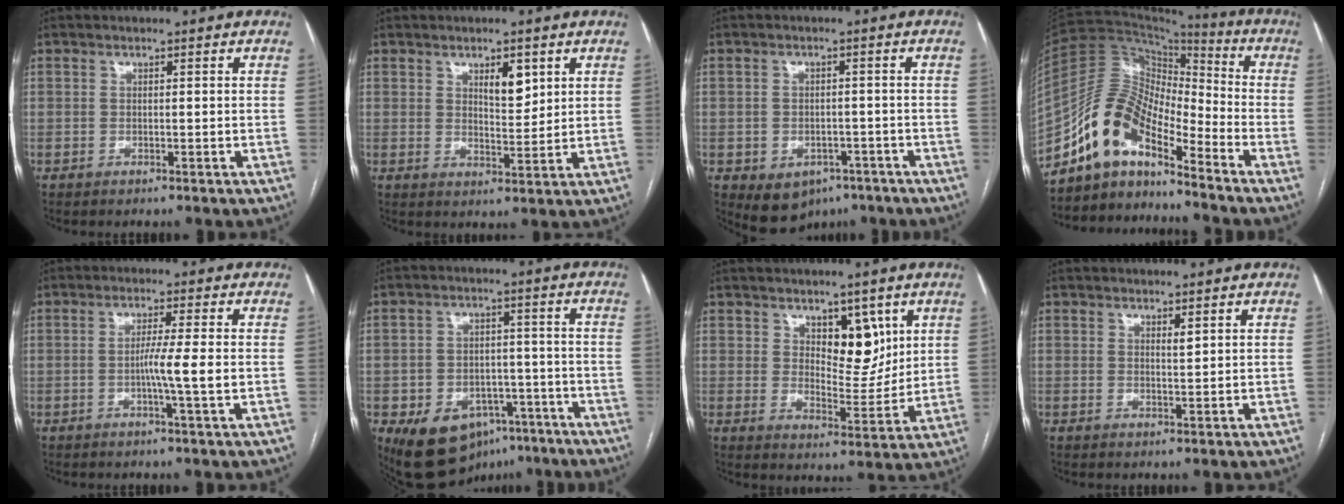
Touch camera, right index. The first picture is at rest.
{"total": 4.5, "force": [2.2, 1.7, 3.5], "torque": [-0.055, -0.004, 0.039]}
{"total": 6.9, "force": [-3.7, 5.2, 2.6], "torque": [-0.035, 0.012, -0.039]}
{"total": 12.2, "force": [-9.6, 4.2, 6.3], "torque": [-0.122, 0.047, -0.177]}
{"total": 4.5, "force": [-0.8, -0.9, 4.4], "torque": [-0.071, -0.003, -0.014]}
{"total": 13.0, "force": [-7.1, 8.9, 6.3], "torque": [-0.094, 0.024, -0.096]}
{"total": 7.7, "force": [3.9, 3.8, 5.4], "torque": [-0.071, -0.005, 0.067]}
{"total": 1.0, "force": [0.7, 0.1, 0.7], "torque": [-0.014, -0.007, 0.013]}